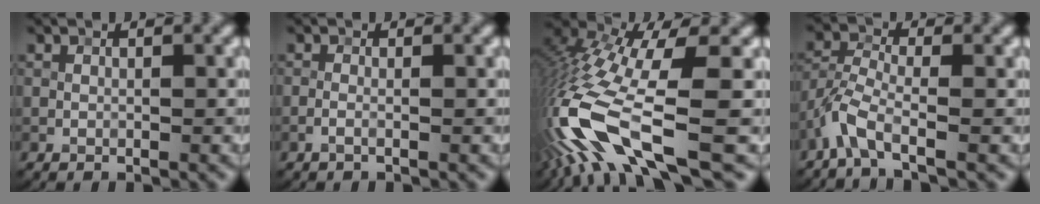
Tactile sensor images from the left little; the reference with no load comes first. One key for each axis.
{"total": 0.7, "fx": -0.4, "fy": 0.1, "fz": 0.5, "tx": -0.017, "ty": 0.001, "tz": -0.009}
{"total": 14.2, "fx": -5.3, "fy": 4.3, "fz": 12.5, "tx": -0.279, "ty": -0.019, "tz": -0.083}
{"total": 3.4, "fx": -2.5, "fy": 0.7, "fz": 2.2, "tx": -0.057, "ty": 0.005, "tz": -0.063}